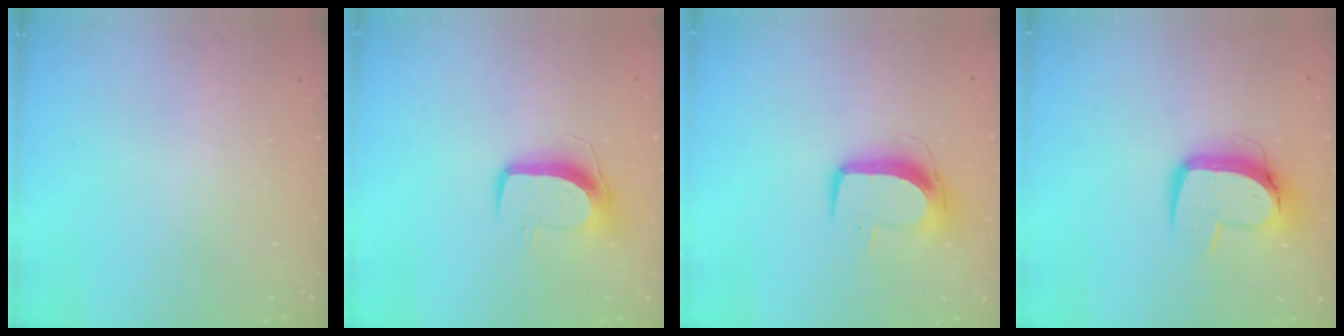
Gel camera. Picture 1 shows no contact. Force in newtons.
{"total": 9.8, "press": 9.8, "slide": 0.4}
{"total": 10.0, "press": 10.0, "slide": 0.3}
{"total": 10.8, "press": 10.7, "slide": 1.1}